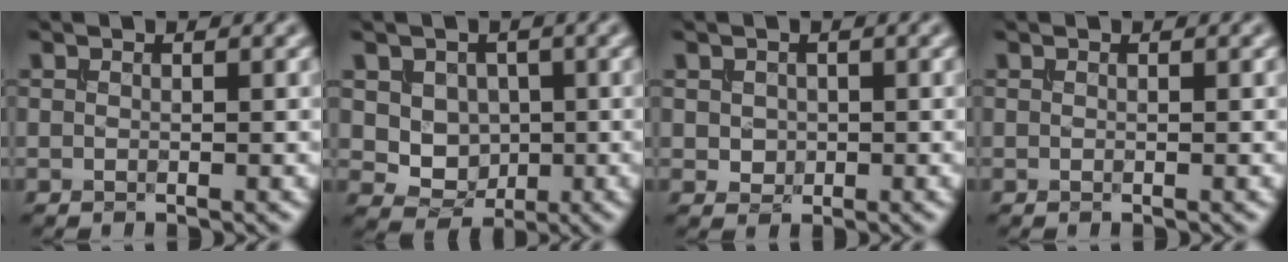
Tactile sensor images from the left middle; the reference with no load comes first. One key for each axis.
{"total": 4.0, "fx": 0.6, "fy": 3.5, "fz": 2.0, "tx": -0.038, "ty": -0.013, "tz": 0.015}
{"total": 1.3, "fx": 0.0, "fy": 1.1, "fz": 0.5, "tx": -0.012, "ty": -0.004, "tz": 0.003}
{"total": 0.0}